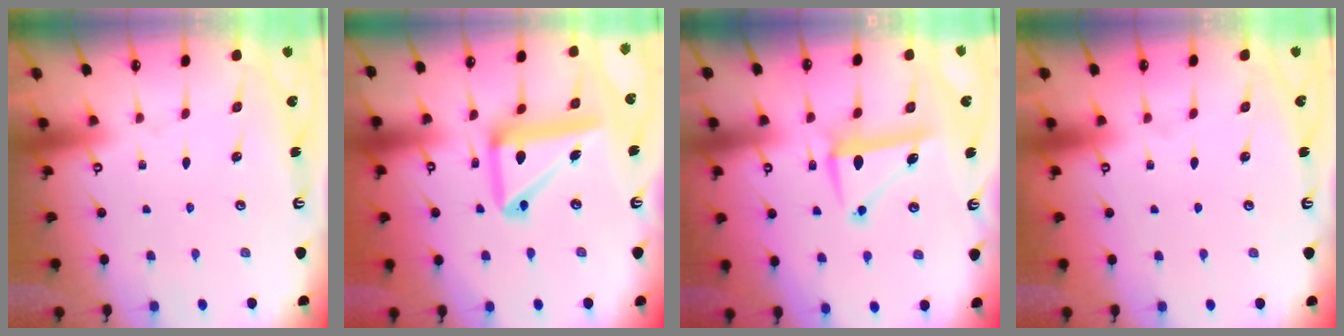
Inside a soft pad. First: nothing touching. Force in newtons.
{"total": 15.0, "press": 14.9, "slide": 2.1}
{"total": 8.3, "press": 8.1, "slide": 1.7}
{"total": 0.0}